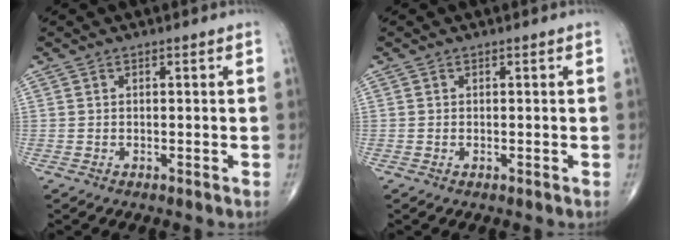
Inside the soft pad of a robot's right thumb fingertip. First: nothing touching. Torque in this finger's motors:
{"motor_torque": [0.60, 0.55, -0.12, -0.16, 0.03]}